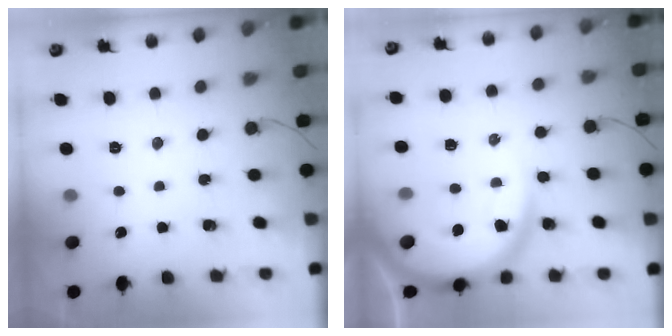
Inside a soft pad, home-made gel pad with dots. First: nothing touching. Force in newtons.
{"total": 14.3, "press": 14.2, "slide": 1.5}